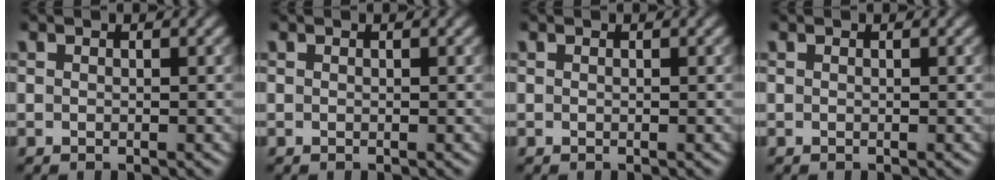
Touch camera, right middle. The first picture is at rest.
{"total": 0.0}
{"total": 0.0}
{"total": 0.0}